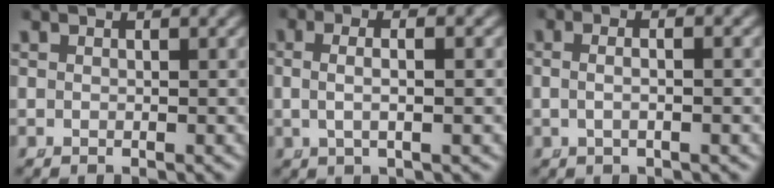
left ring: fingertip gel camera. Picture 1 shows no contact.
{"total": 3.0, "force": [0.0, 0.8, 2.8], "torque": [-0.058, -0.005, 0.006]}
{"total": 1.8, "force": [-0.5, 0.2, 1.8], "torque": [-0.038, -0.006, -0.004]}